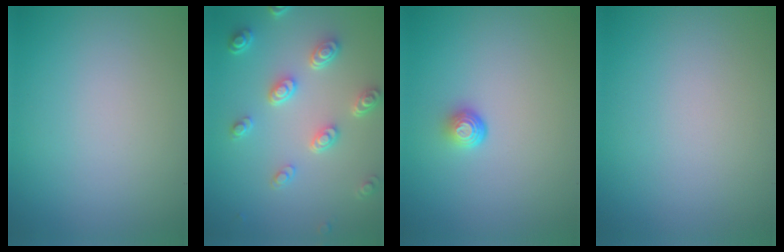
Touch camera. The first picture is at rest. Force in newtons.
{"total": 4.5, "press": 3.5, "slide": 2.9}
{"total": 1.5, "press": 1.0, "slide": 1.2}
{"total": 0.0}